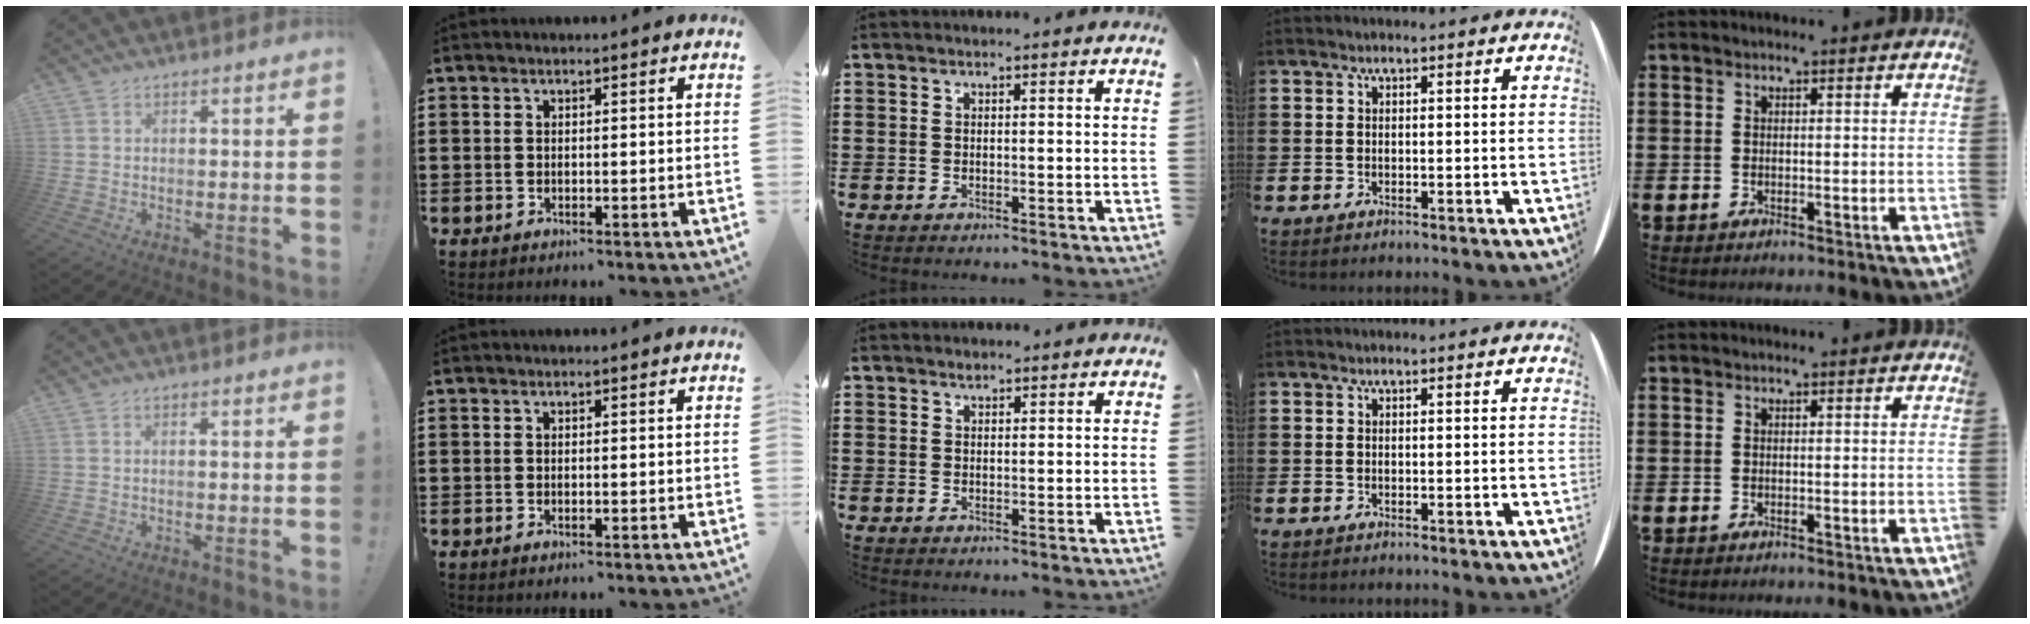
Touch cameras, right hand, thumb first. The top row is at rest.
{"thumb": {"total": 0.8, "force": [-0.3, 0.0, 0.7], "torque": [-0.015, 0.001, -0.005]}, "middle": {"total": 0.6, "force": [0.6, 0.3, 0.0], "torque": [-0.002, -0.001, 0.012]}}